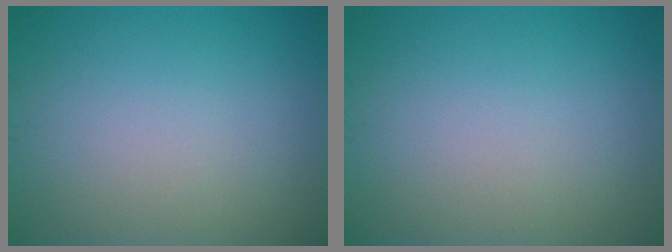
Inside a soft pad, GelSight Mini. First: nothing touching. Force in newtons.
{"total": 0.0}